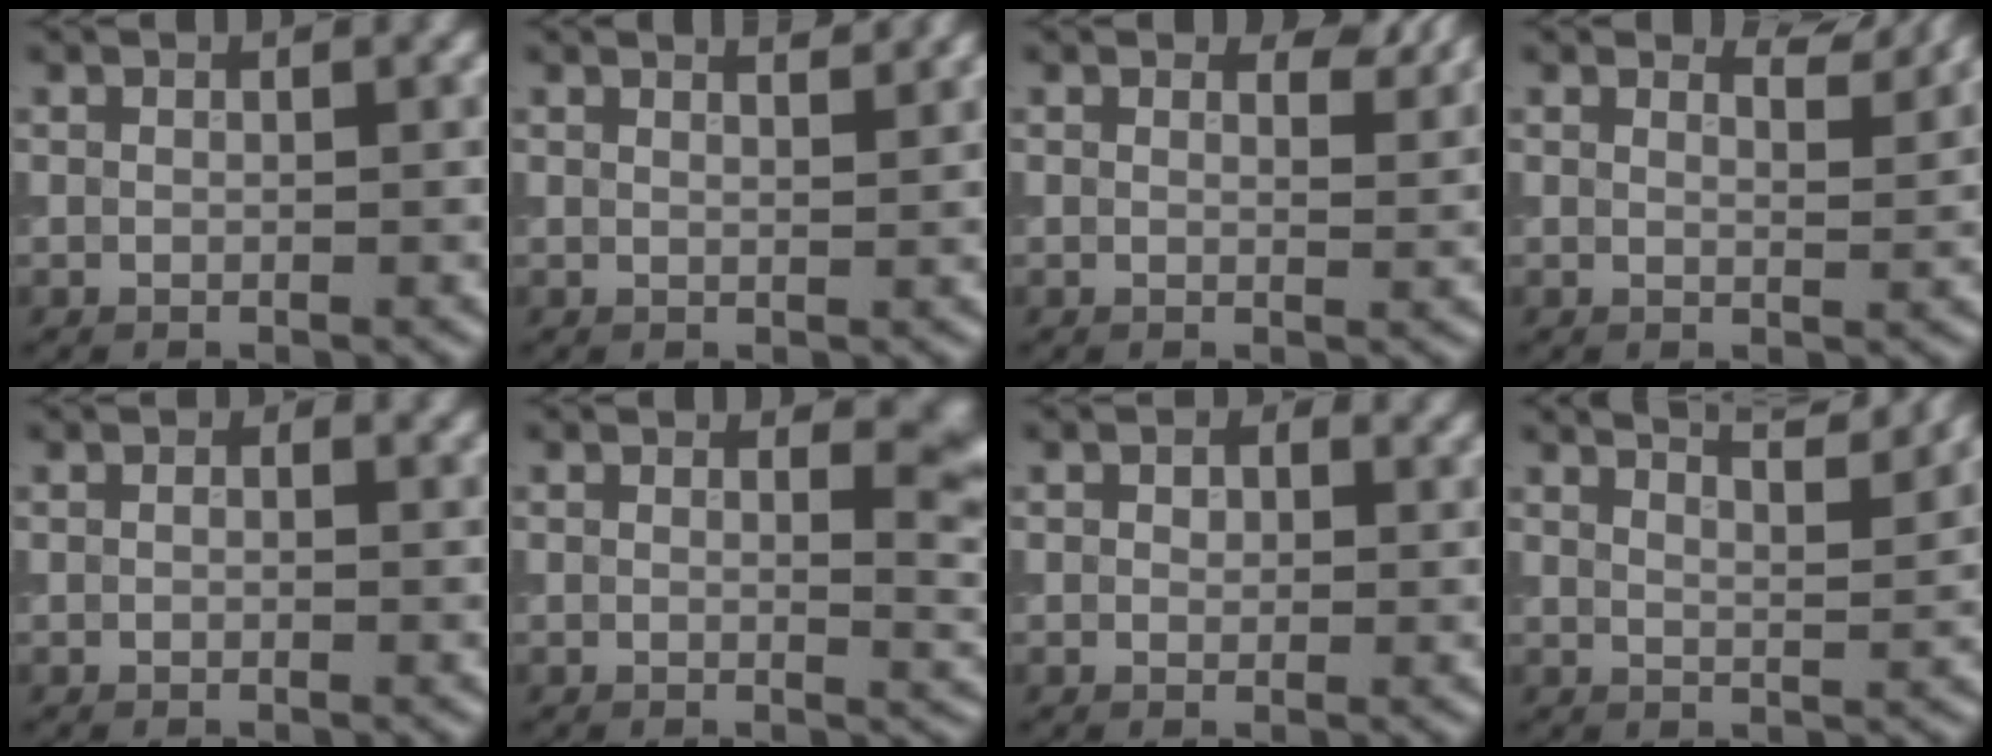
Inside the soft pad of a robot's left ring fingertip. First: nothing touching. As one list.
[{"total": 2.9, "force": [2.3, 1.0, 1.4], "torque": [0.009, 0.014, 0.001]}, {"total": 2.0, "force": [1.6, 0.6, 1.0], "torque": [-0.012, -0.006, 0.021]}, {"total": 2.6, "force": [2.4, 0.4, 0.8], "torque": [-0.008, -0.006, 0.025]}, {"total": 0.9, "force": [0.2, 0.6, 0.6], "torque": [-0.006, -0.003, 0.002]}, {"total": 3.3, "force": [1.4, 1.1, 2.7], "torque": [-0.024, -0.006, 0.017]}, {"total": 1.5, "force": [0.6, 1.1, 0.9], "torque": [-0.013, -0.002, 0.008]}, {"total": 7.6, "force": [6.1, 2.1, 4.0], "torque": [-0.028, 0.032, 0.046]}]